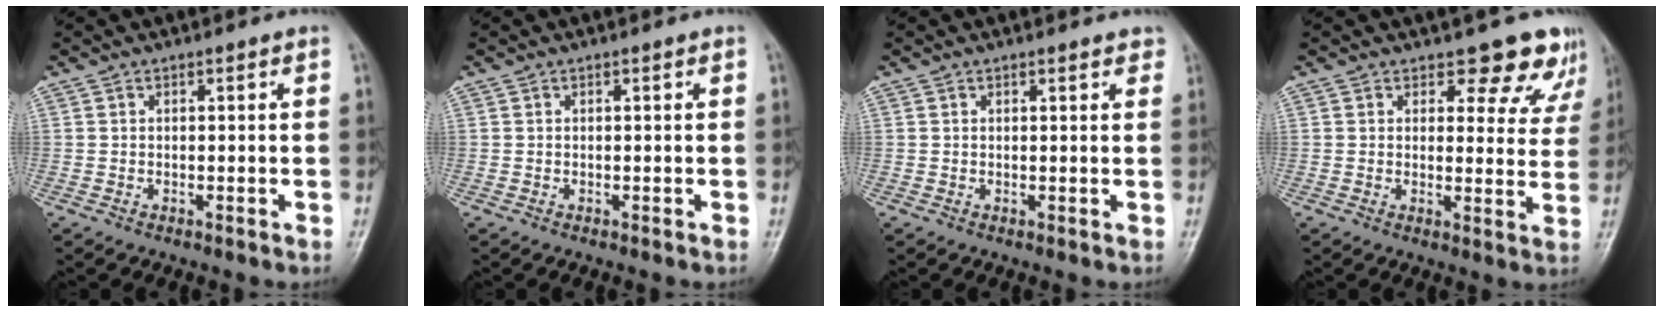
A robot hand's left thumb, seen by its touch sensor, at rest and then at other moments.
{"total": 0.0}
{"total": 1.8, "force": [1.5, 0.6, 0.7], "torque": [0.003, -0.001, 0.012]}
{"total": 8.8, "force": [7.4, 4.1, 2.1], "torque": [0.023, -0.045, 0.065]}